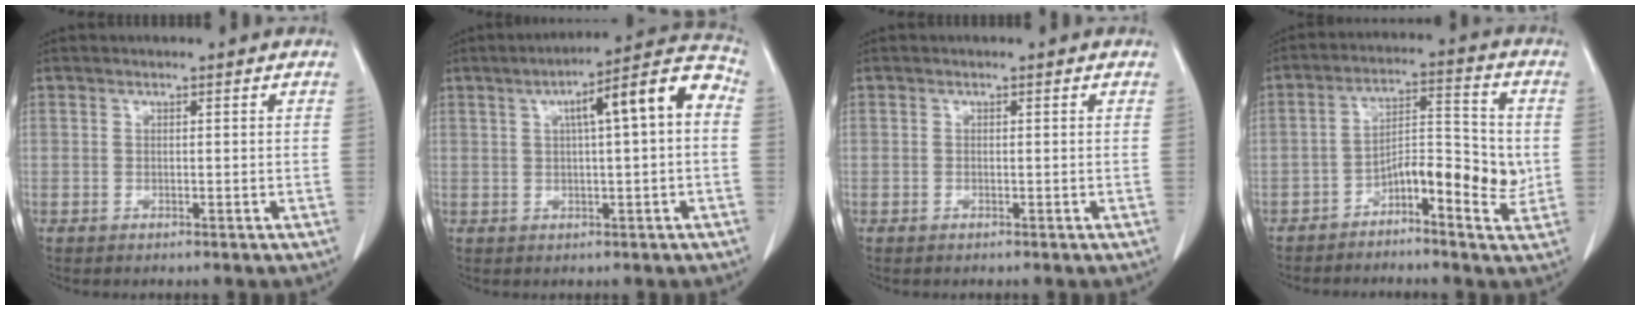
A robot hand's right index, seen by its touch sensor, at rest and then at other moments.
{"total": 10.6, "force": [1.9, 1.3, 10.4], "torque": [-0.144, 0.038, 0.022]}
{"total": 0.0}
{"total": 8.9, "force": [-2.7, 3.1, 7.9], "torque": [-0.124, 0.023, -0.044]}